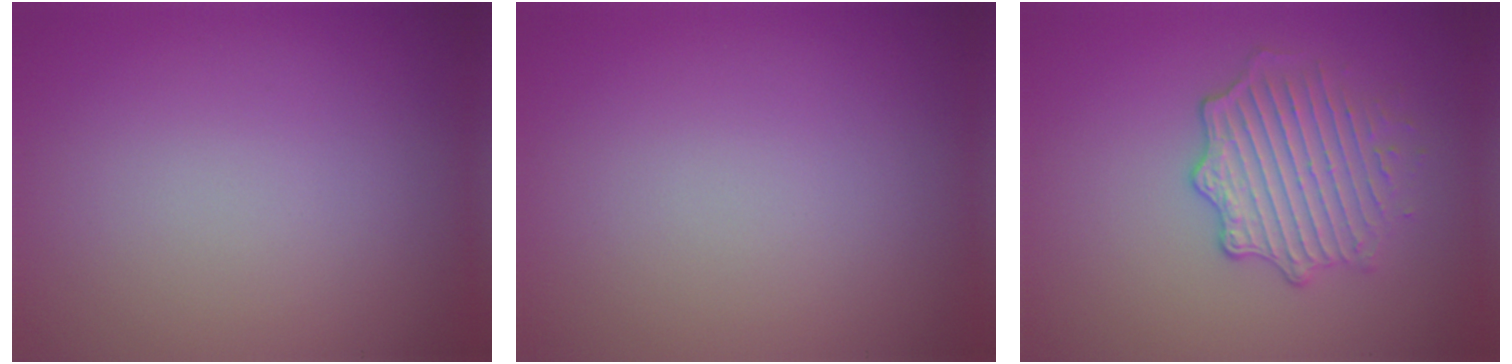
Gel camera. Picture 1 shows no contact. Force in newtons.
{"total": 0.0}
{"total": 4.1, "press": 3.4, "slide": 2.3}